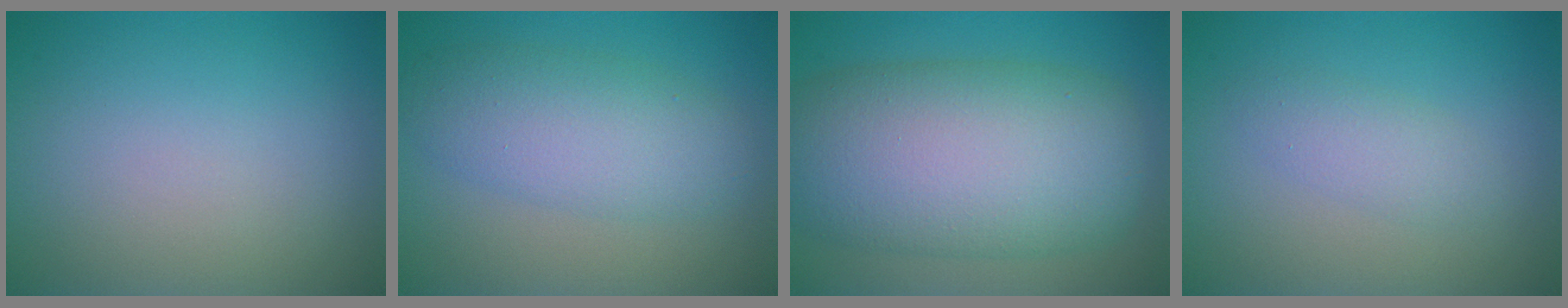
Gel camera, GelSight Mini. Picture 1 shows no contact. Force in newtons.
{"total": 5.5, "press": 5.5, "slide": 0.1}
{"total": 12.7, "press": 12.7, "slide": 0.4}
{"total": 2.0, "press": 2.0, "slide": 0.2}